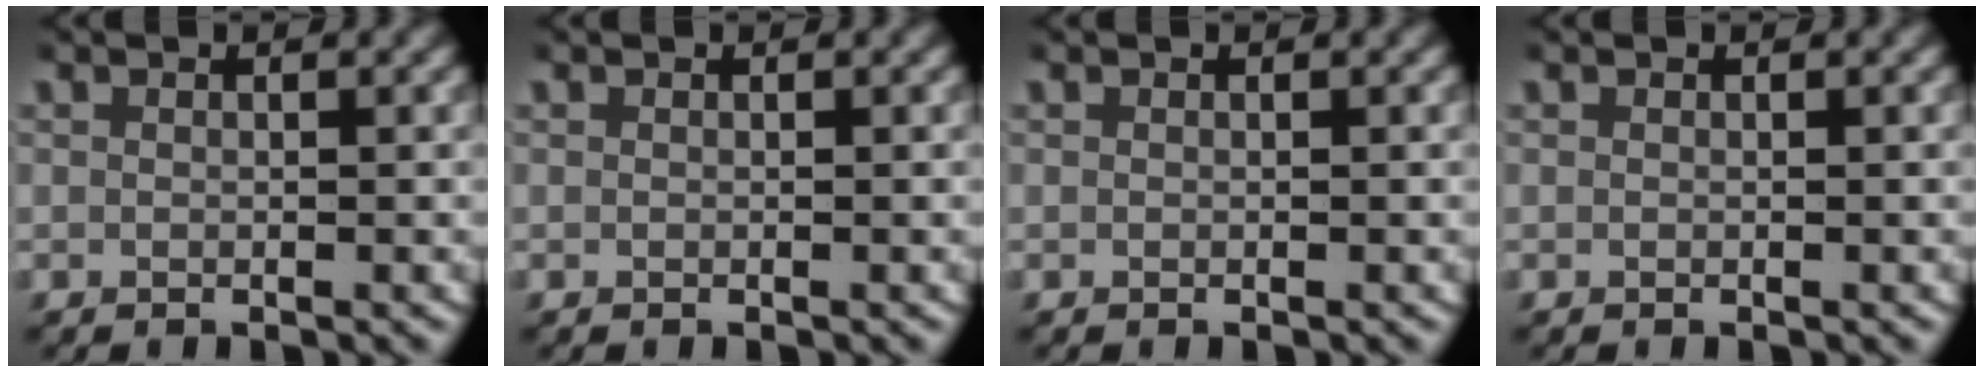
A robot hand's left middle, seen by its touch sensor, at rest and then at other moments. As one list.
[{"total": 0.0}, {"total": 0.0}, {"total": 0.0}]